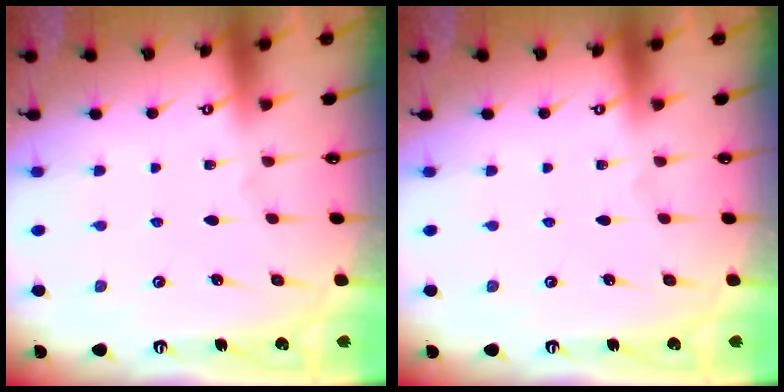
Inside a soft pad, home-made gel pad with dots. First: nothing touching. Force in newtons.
{"total": 0.0}